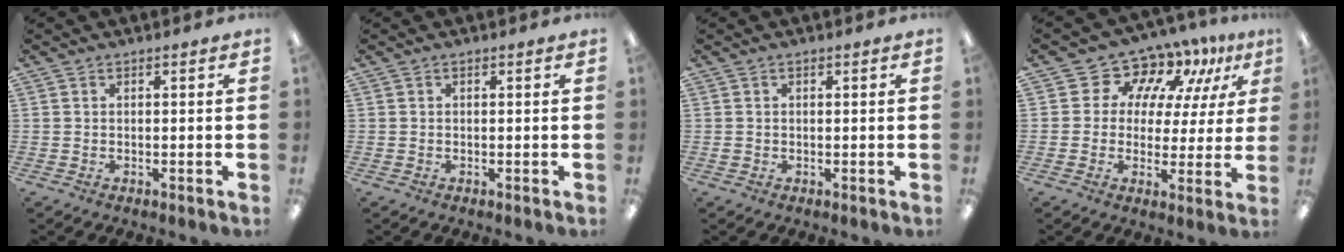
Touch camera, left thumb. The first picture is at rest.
{"total": 0.0}
{"total": 0.9, "force": [0.1, 0.8, 0.4], "torque": [-0.009, 0.006, 0.000]}
{"total": 10.5, "force": [8.3, 6.1, 1.8], "torque": [-0.060, -0.070, 0.156]}